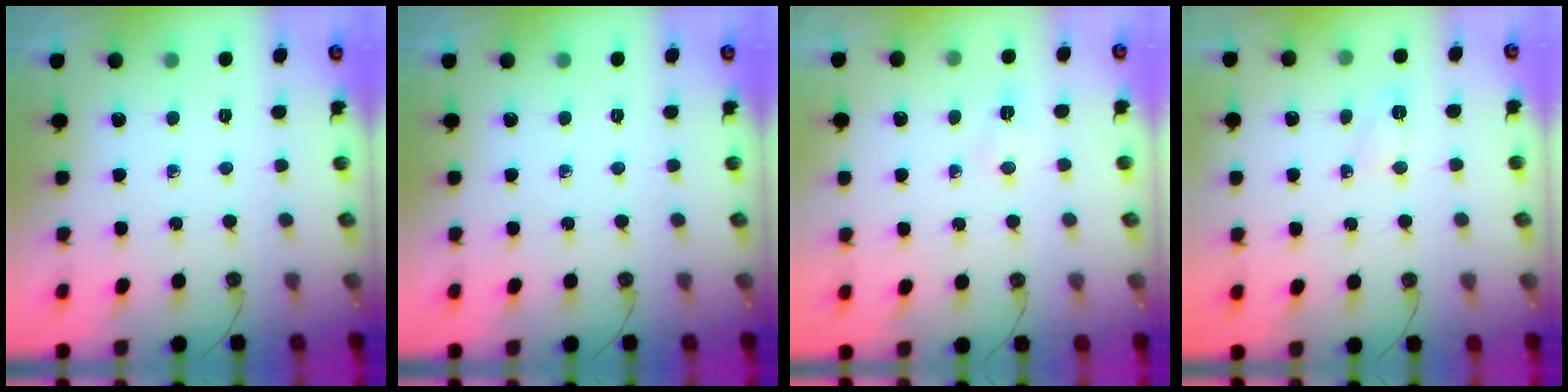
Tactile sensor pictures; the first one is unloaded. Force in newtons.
{"total": 0.0}
{"total": 2.9, "press": 2.9, "slide": 0.4}
{"total": 3.6, "press": 3.5, "slide": 0.6}